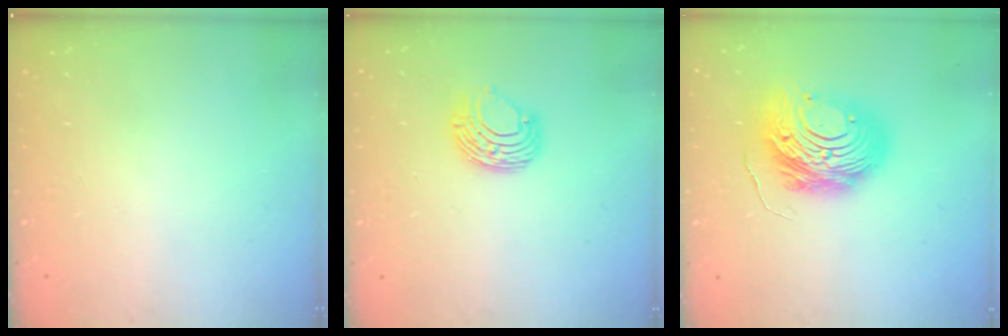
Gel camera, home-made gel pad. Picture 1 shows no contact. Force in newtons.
{"total": 8.0, "press": 7.9, "slide": 0.4}
{"total": 14.9, "press": 14.8, "slide": 1.4}